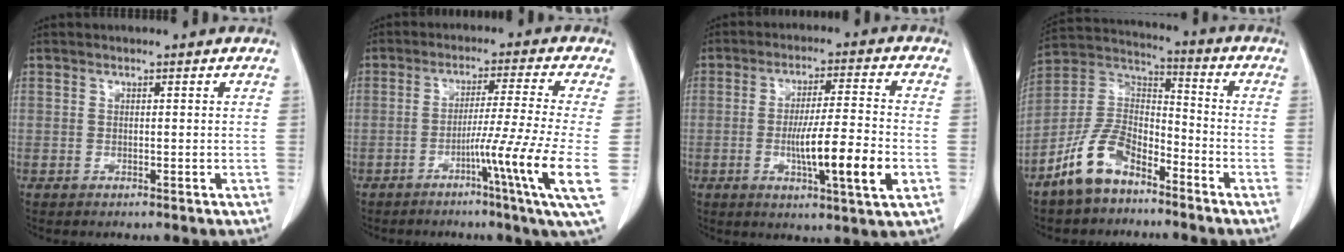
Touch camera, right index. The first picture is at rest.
{"total": 11.7, "force": [-3.4, -2.8, 10.9], "torque": [-0.170, -0.026, -0.061]}
{"total": 11.8, "force": [-2.9, 0.2, 11.4], "torque": [-0.190, -0.012, -0.052]}
{"total": 11.1, "force": [-7.5, 5.2, 6.3], "torque": [-0.141, 0.016, -0.150]}